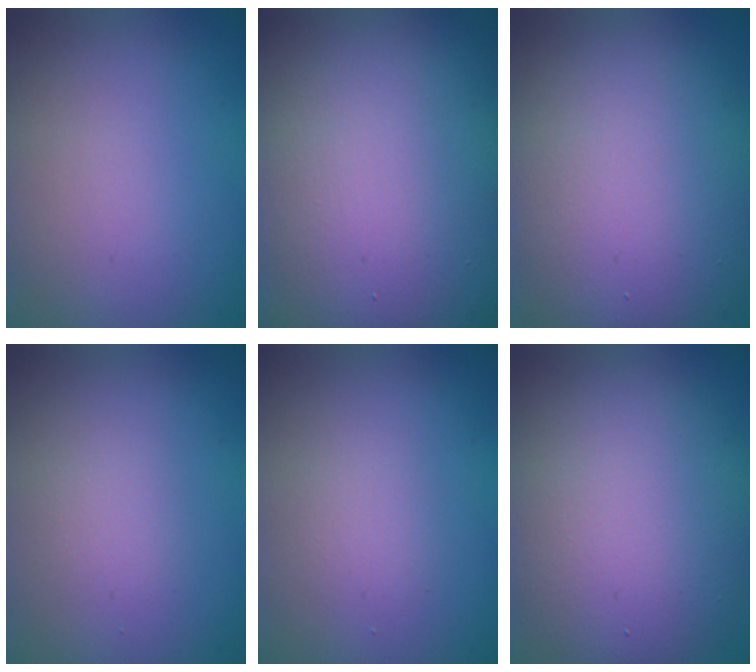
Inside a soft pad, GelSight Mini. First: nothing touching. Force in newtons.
{"total": 20.1, "press": 20.1, "slide": 0.9}
{"total": 13.0, "press": 13.0, "slide": 1.0}
{"total": 1.3, "press": 1.3, "slide": 0.1}
{"total": 1.4, "press": 1.3, "slide": 0.1}
{"total": 9.7, "press": 9.6, "slide": 0.8}